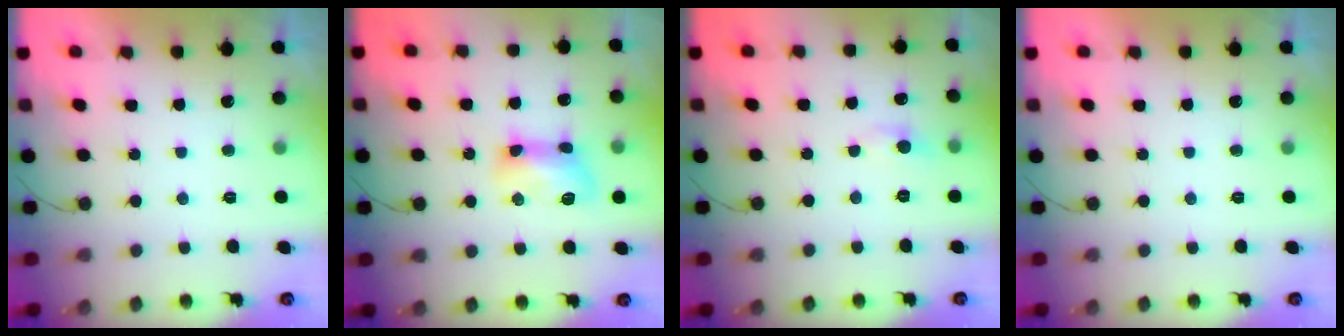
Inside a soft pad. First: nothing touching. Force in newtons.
{"total": 9.5, "press": 9.4, "slide": 0.8}
{"total": 3.9, "press": 3.8, "slide": 0.5}
{"total": 0.0}